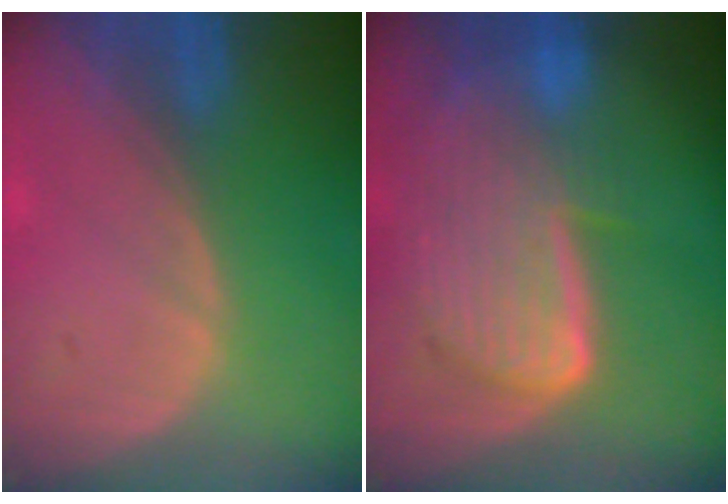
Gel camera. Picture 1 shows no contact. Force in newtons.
{"total": 9.1, "press": 8.0, "slide": 4.5}